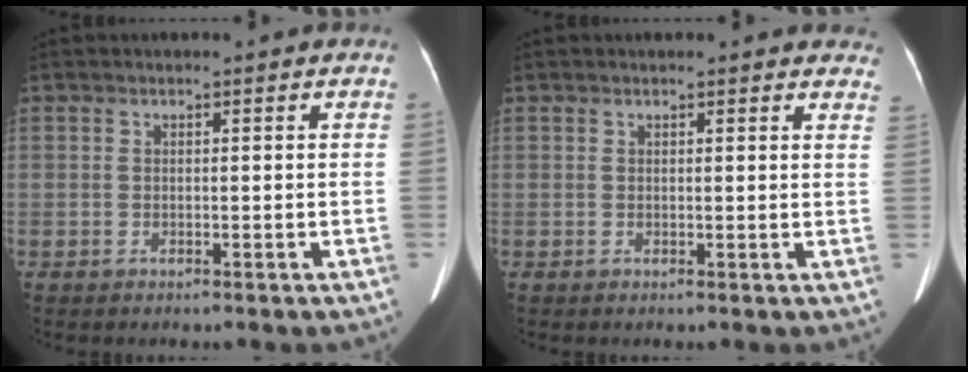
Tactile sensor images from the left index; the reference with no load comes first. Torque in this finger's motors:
{"motor_torque": [0.18, -0.22, -0.08, -0.02]}